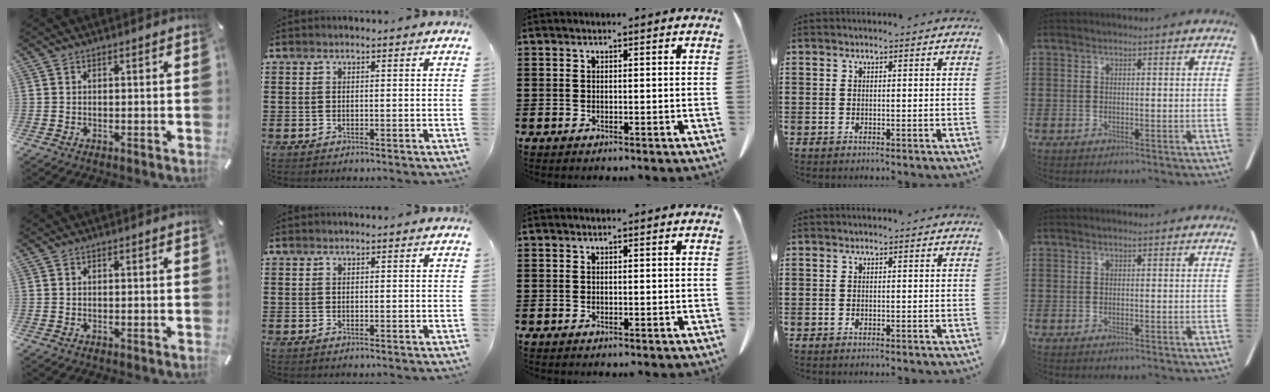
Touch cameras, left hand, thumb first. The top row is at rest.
{}